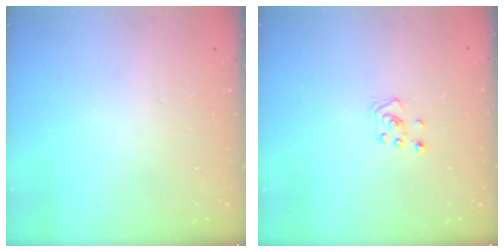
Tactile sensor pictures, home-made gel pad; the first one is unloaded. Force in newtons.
{"total": 3.0, "press": 2.9, "slide": 0.3}